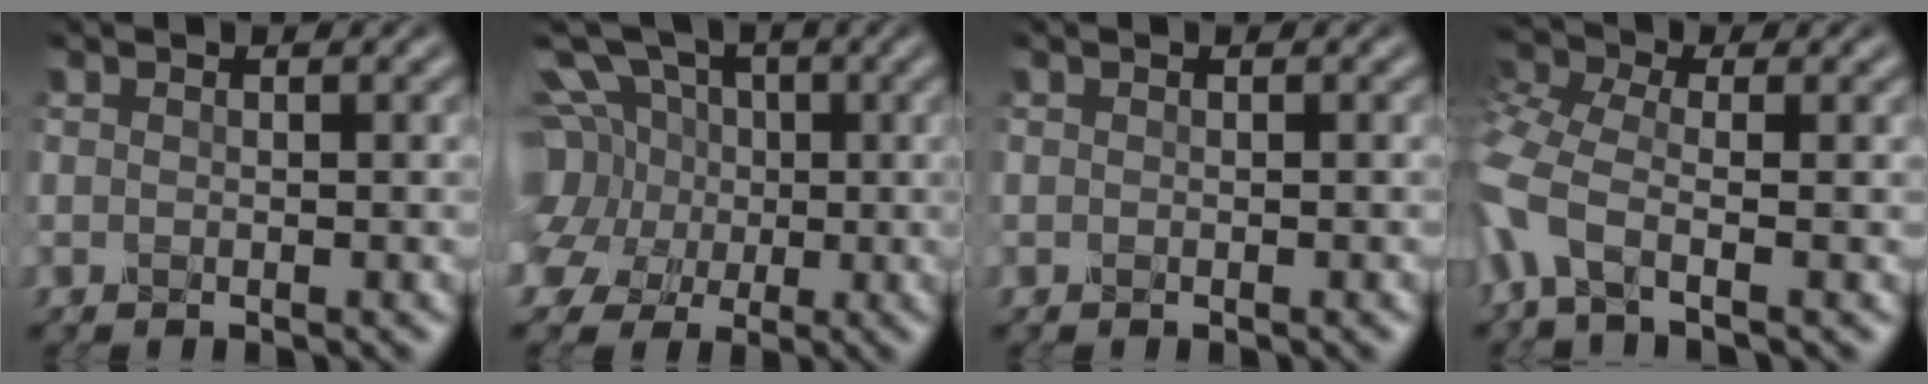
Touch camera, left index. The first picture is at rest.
{"total": 12.9, "force": [1.6, 11.0, 6.5], "torque": [-0.156, 0.036, -0.013]}
{"total": 0.6, "force": [-0.1, 0.2, 0.5], "torque": [-0.003, -0.003, -0.001]}
{"total": 7.3, "force": [-2.2, 3.8, 5.8], "torque": [-0.160, -0.002, -0.062]}